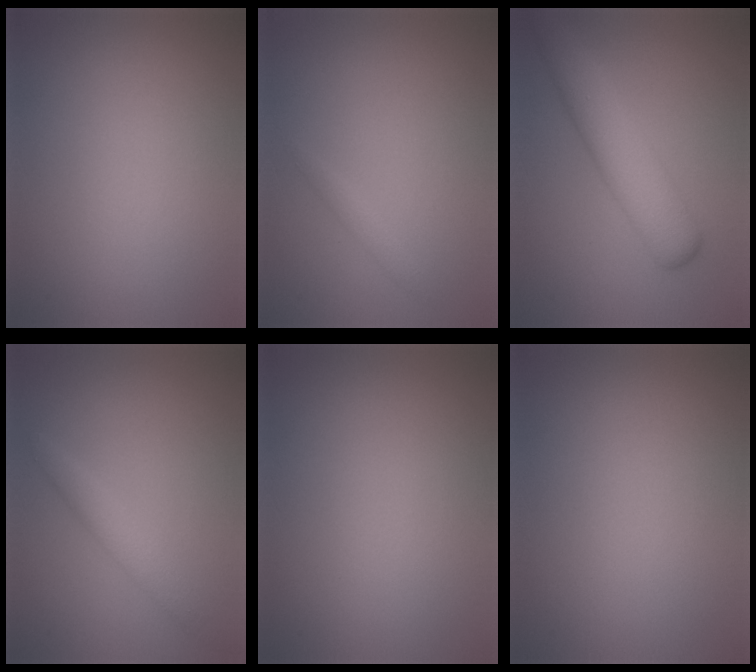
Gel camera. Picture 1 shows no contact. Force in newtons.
{"total": 0.8, "press": 0.8, "slide": 0.0}
{"total": 5.2, "press": 5.2, "slide": 0.3}
{"total": 1.9, "press": 1.9, "slide": 0.1}
{"total": 0.0}
{"total": 0.0}